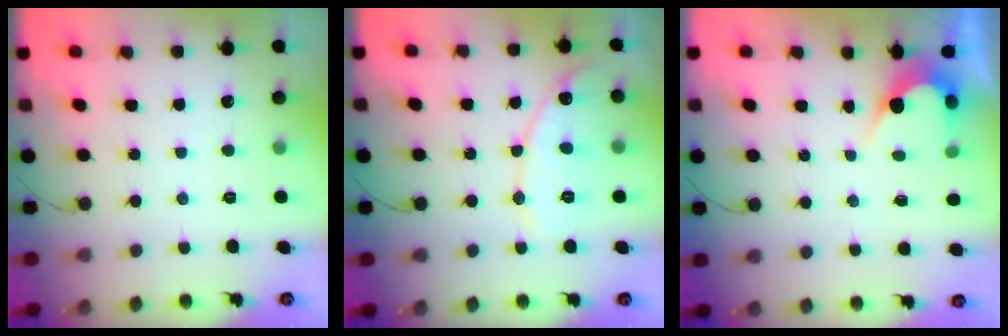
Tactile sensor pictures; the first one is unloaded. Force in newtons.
{"total": 10.4, "press": 10.3, "slide": 0.8}
{"total": 3.2, "press": 3.2, "slide": 0.2}